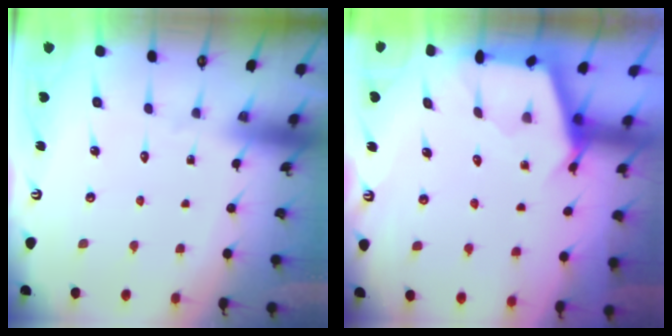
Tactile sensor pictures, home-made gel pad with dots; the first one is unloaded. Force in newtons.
{"total": 2.7, "press": 2.7, "slide": 0.4}